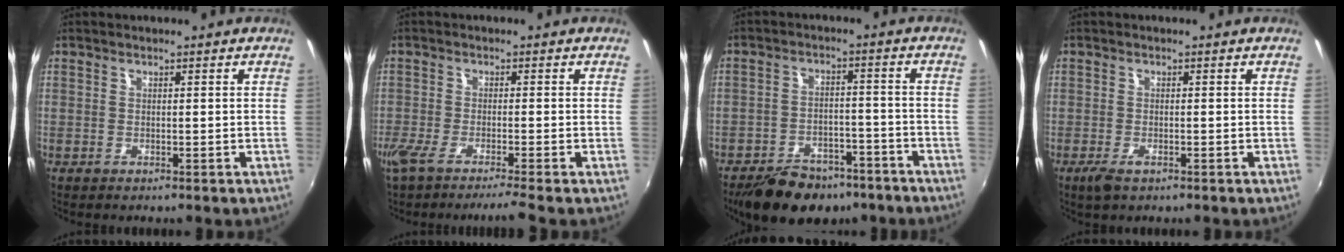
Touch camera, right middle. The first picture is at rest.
{"total": 5.9, "force": [-4.7, -0.5, 3.5], "torque": [-0.081, -0.023, -0.089]}
{"total": 14.6, "force": [-11.0, 7.0, 6.6], "torque": [-0.143, -0.001, -0.153]}
{"total": 2.6, "force": [-1.6, 1.0, 1.8], "torque": [-0.040, -0.009, -0.029]}